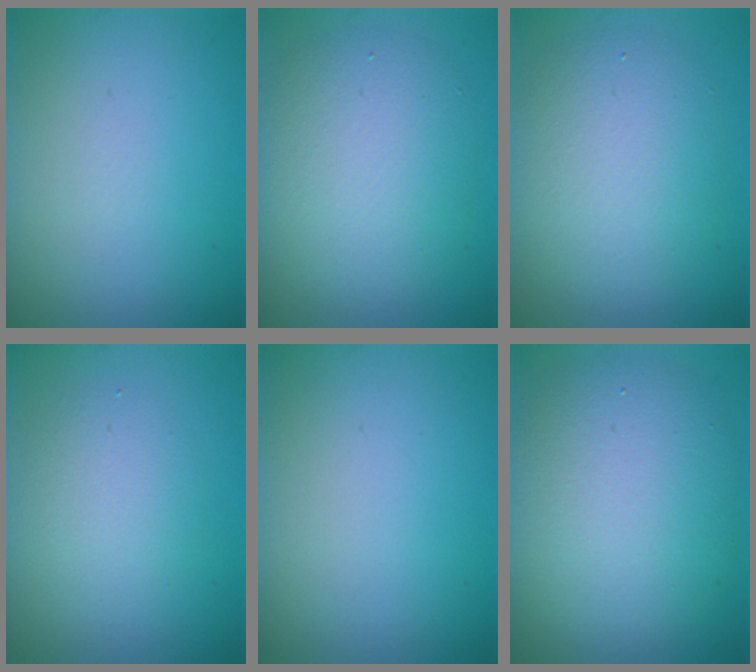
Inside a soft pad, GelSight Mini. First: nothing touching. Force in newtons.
{"total": 6.0, "press": 6.0, "slide": 0.3}
{"total": 5.7, "press": 5.7, "slide": 0.6}
{"total": 2.6, "press": 2.6, "slide": 0.2}
{"total": 0.0}
{"total": 8.8, "press": 8.8, "slide": 0.3}